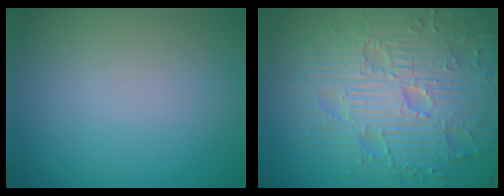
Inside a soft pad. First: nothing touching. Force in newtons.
{"total": 9.5, "press": 6.9, "slide": 6.6}